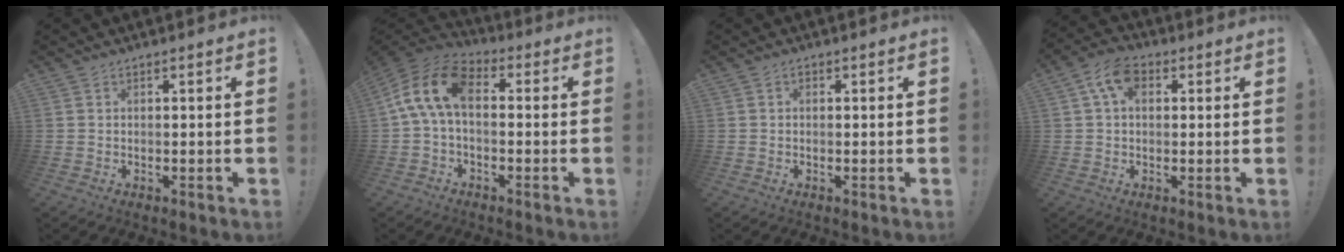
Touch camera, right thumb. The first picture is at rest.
{"total": 12.6, "force": [1.9, 6.6, 10.6], "torque": [-0.212, 0.014, 0.037]}
{"total": 0.6, "force": [-0.3, 0.5, 0.3], "torque": [-0.005, 0.003, -0.005]}
{"total": 7.8, "force": [2.7, 4.7, 5.6], "torque": [-0.095, 0.004, 0.053]}